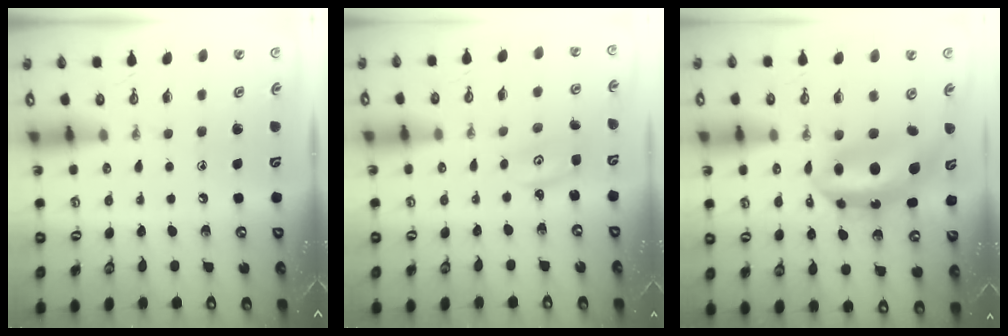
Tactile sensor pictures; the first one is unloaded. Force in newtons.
{"total": 3.1, "press": 3.0, "slide": 0.3}
{"total": 9.1, "press": 9.0, "slide": 1.3}